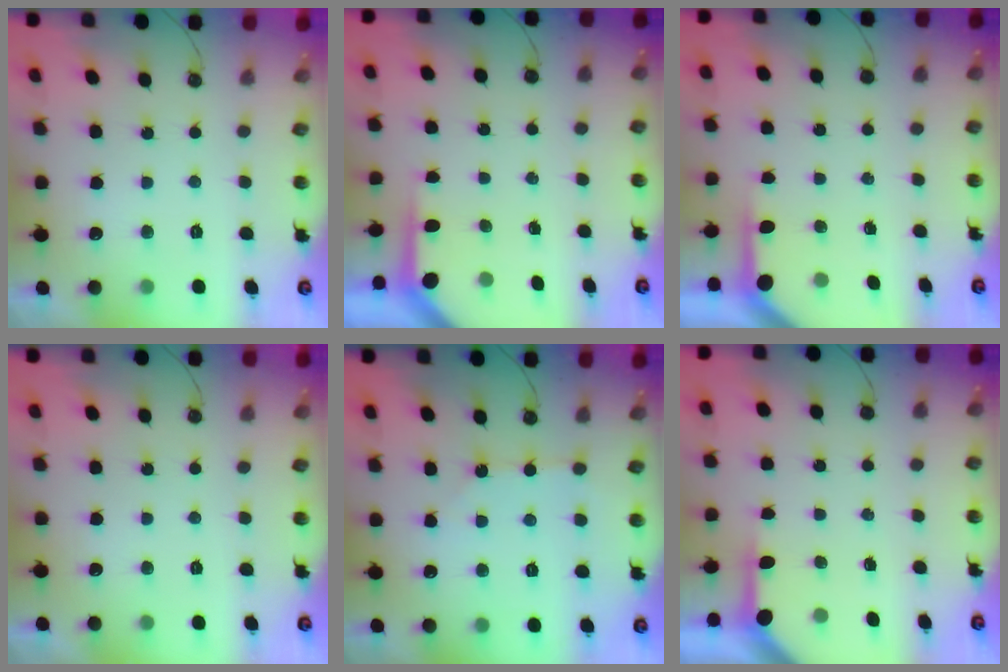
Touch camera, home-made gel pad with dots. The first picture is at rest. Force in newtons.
{"total": 3.6, "press": 3.6, "slide": 0.3}
{"total": 3.3, "press": 3.3, "slide": 0.3}
{"total": 0.0}
{"total": 2.4, "press": 2.3, "slide": 0.4}
{"total": 3.2, "press": 3.2, "slide": 0.4}